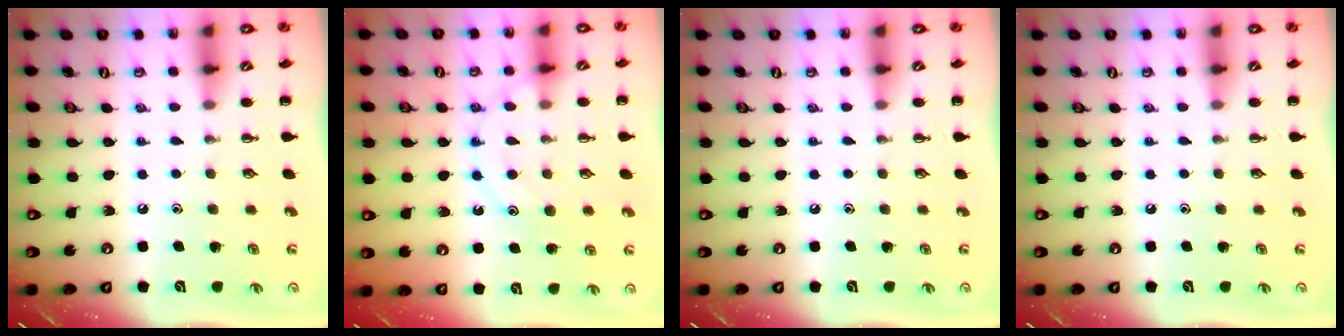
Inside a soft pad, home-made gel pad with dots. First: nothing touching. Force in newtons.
{"total": 13.4, "press": 13.4, "slide": 0.9}
{"total": 0.0}
{"total": 0.0}